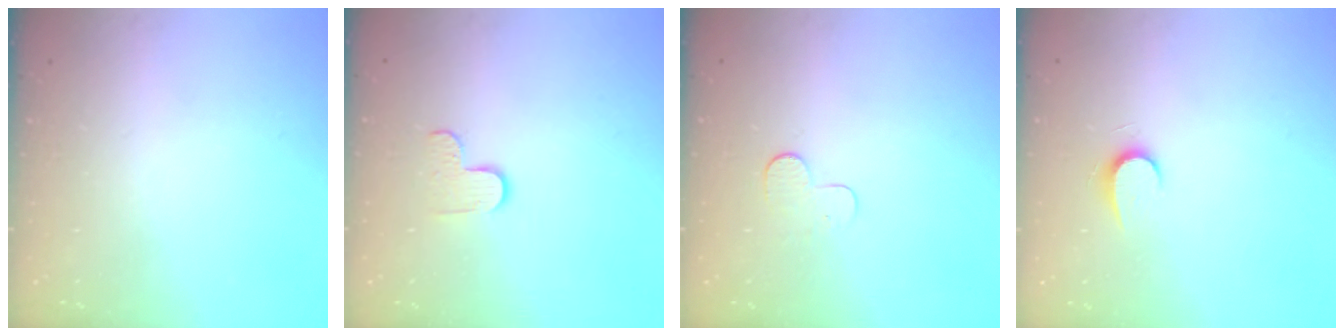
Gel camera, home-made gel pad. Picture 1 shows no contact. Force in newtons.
{"total": 3.7, "press": 3.7, "slide": 0.3}
{"total": 6.0, "press": 6.0, "slide": 0.5}
{"total": 5.9, "press": 5.9, "slide": 0.6}